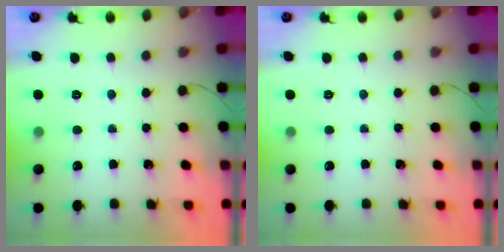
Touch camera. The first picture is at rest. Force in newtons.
{"total": 0.0}